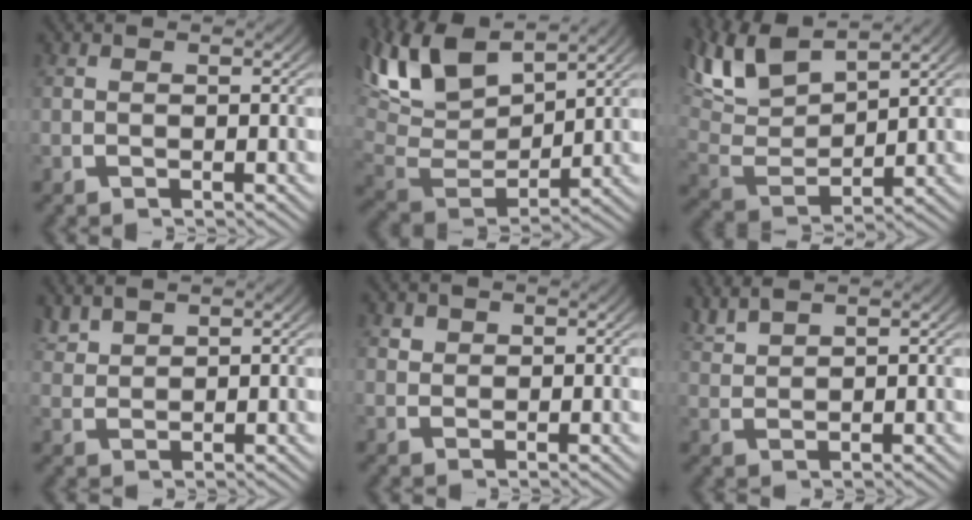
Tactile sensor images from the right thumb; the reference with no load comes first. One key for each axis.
{"total": 9.9, "fx": 3.7, "fy": 5.8, "fz": 7.1, "tx": -0.163, "ty": -0.010, "tz": 0.070}
{"total": 7.8, "fx": 3.9, "fy": 4.3, "fz": 5.2, "tx": -0.125, "ty": -0.003, "tz": 0.075}
{"total": 2.3, "fx": 2.2, "fy": 0.5, "fz": 0.4, "tx": -0.010, "ty": 0.004, "tz": 0.049}
{"total": 1.3, "fx": 0.8, "fy": 1.0, "fz": 0.2, "tx": -0.005, "ty": -0.006, "tz": 0.020}
{"total": 2.7, "fx": 2.6, "fy": 0.4, "fz": 0.8, "tx": -0.016, "ty": 0.007, "tz": 0.055}